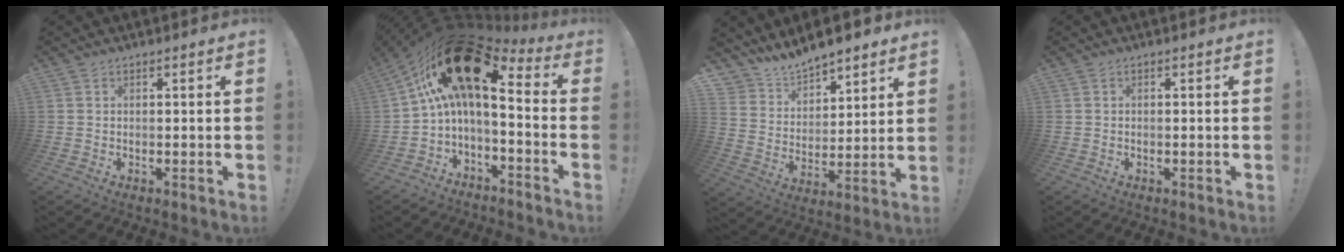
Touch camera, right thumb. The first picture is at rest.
{"total": 19.6, "force": [6.7, 7.3, 16.9], "torque": [-0.293, -0.032, 0.121]}
{"total": 9.1, "force": [8.7, 2.7, 0.3], "torque": [-0.037, -0.082, 0.163]}
{"total": 0.0}